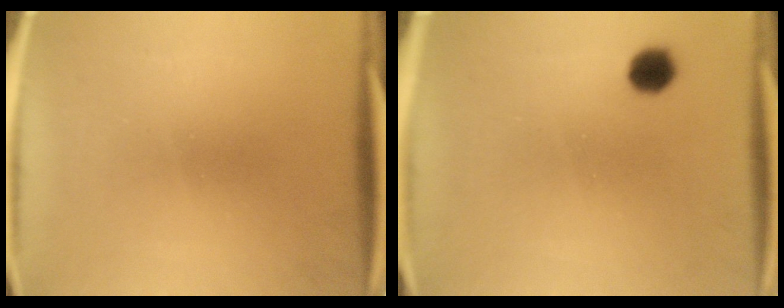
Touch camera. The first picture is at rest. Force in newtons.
{"total": 3.8}